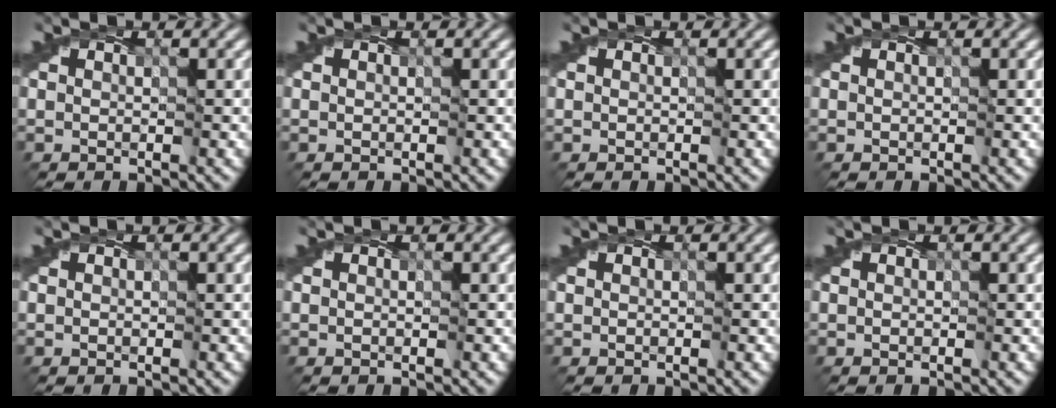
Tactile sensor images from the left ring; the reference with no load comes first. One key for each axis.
{"total": 0.0}
{"total": 0.0}
{"total": 0.0}
{"total": 0.0}
{"total": 0.0}
{"total": 0.0}
{"total": 0.0}